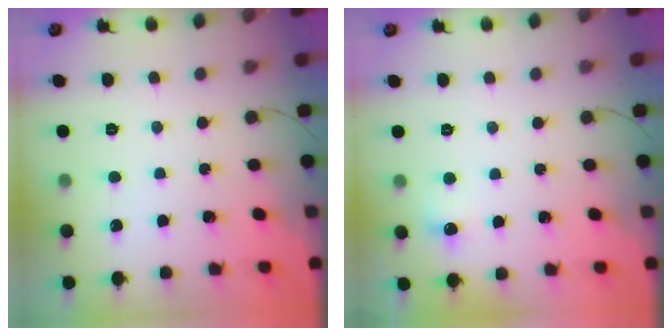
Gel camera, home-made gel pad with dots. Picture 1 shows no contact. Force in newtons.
{"total": 5.1, "press": 4.9, "slide": 1.4}